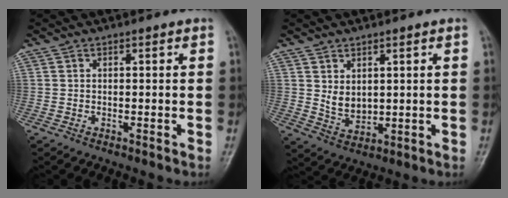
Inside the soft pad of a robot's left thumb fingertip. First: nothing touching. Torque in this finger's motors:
{"motor_torque": [-0.03, 0.17, 0.23, -0.11, 0.02]}